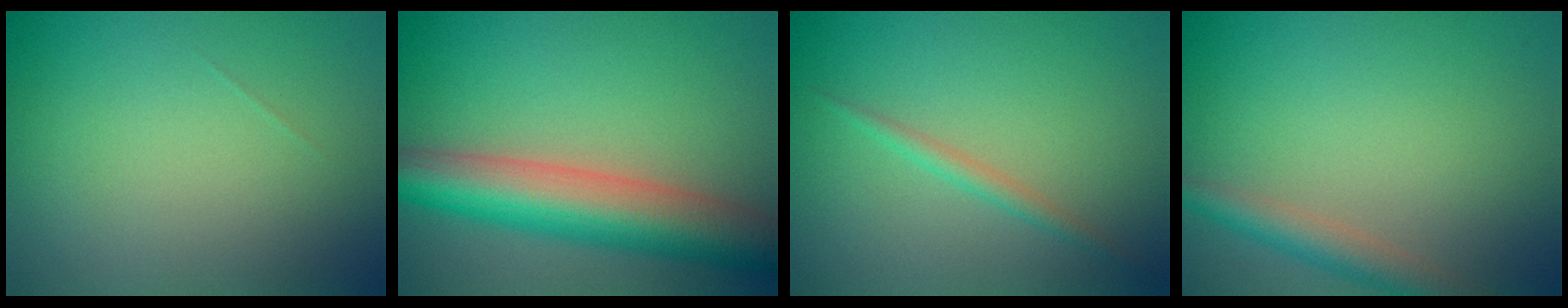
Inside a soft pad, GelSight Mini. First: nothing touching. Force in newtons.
{"total": 8.7, "press": 8.7, "slide": 0.5}
{"total": 1.4, "press": 1.4, "slide": 0.1}
{"total": 3.0, "press": 2.9, "slide": 0.1}